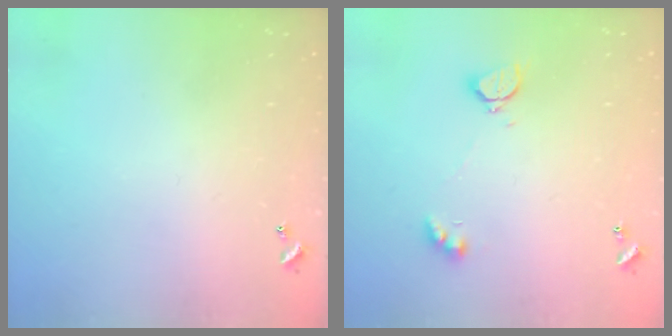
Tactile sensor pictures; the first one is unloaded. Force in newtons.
{"total": 2.0, "press": 1.9, "slide": 0.5}